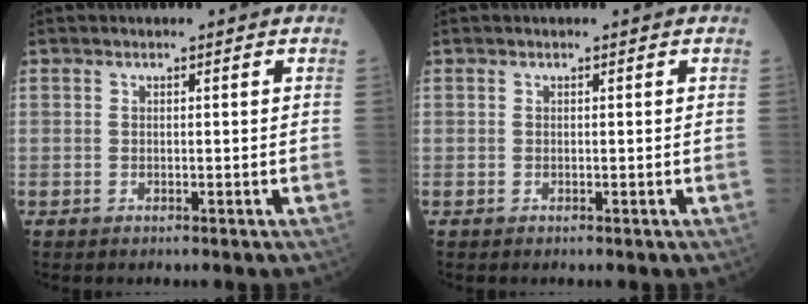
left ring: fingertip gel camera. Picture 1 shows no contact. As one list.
[{"total": 0.0}]